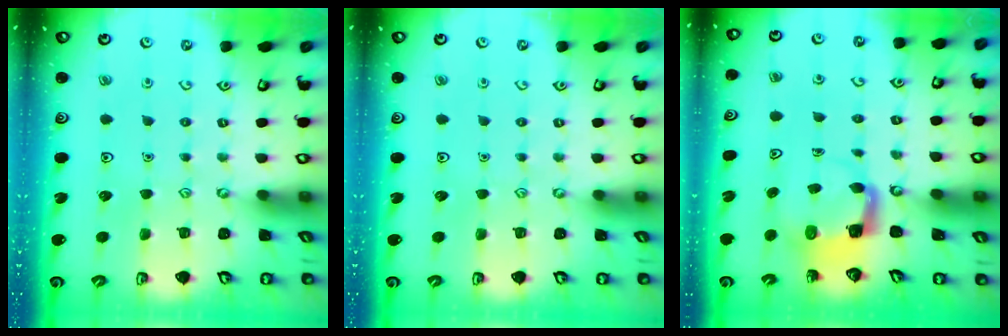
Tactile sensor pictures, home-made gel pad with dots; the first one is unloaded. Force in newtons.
{"total": 0.0}
{"total": 3.9, "press": 3.9, "slide": 0.2}